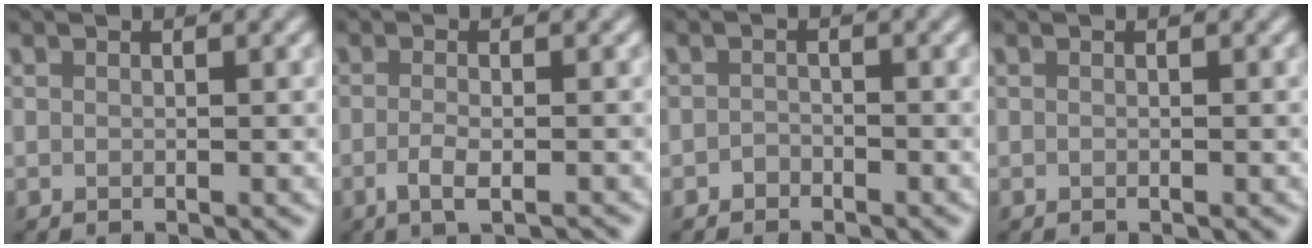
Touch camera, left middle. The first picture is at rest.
{"total": 2.6, "force": [-1.2, 0.7, 2.3], "torque": [-0.041, -0.001, -0.026]}
{"total": 0.9, "force": [-0.8, 0.5, 0.1], "torque": [0.001, 0.003, -0.015]}
{"total": 0.0}